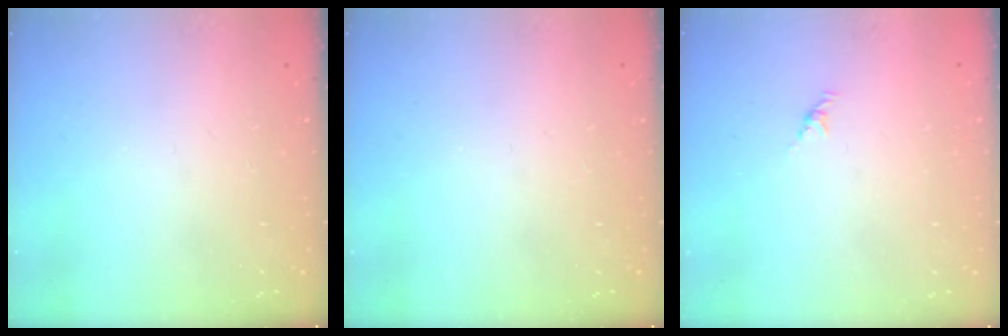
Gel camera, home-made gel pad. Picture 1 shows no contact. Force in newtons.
{"total": 0.0}
{"total": 2.1, "press": 2.0, "slide": 0.7}